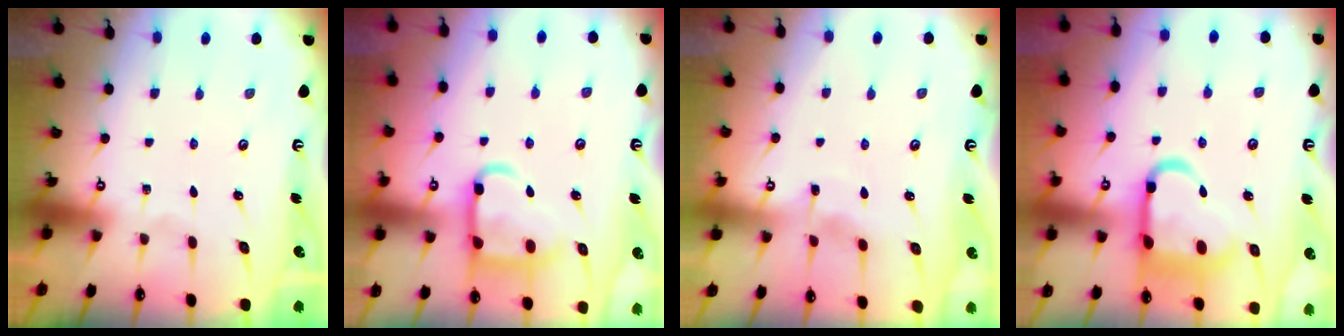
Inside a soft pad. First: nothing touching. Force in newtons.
{"total": 13.1, "press": 13.0, "slide": 1.5}
{"total": 3.0, "press": 2.9, "slide": 0.4}
{"total": 15.1, "press": 15.0, "slide": 1.8}